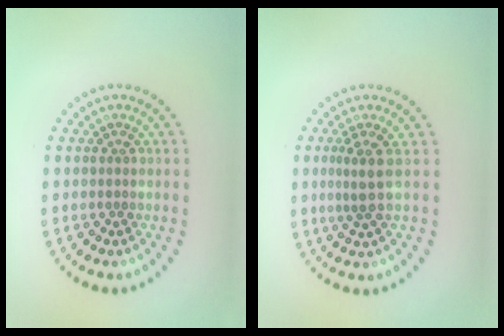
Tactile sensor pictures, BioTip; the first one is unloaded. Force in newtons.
{"total": 2.3, "press": 1.5, "slide": 1.7}